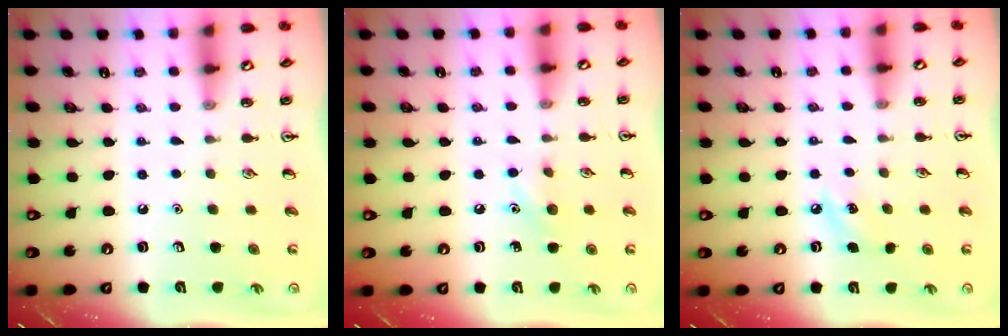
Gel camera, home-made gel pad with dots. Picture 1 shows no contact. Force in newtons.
{"total": 6.3, "press": 6.0, "slide": 2.0}
{"total": 5.4, "press": 5.1, "slide": 1.7}